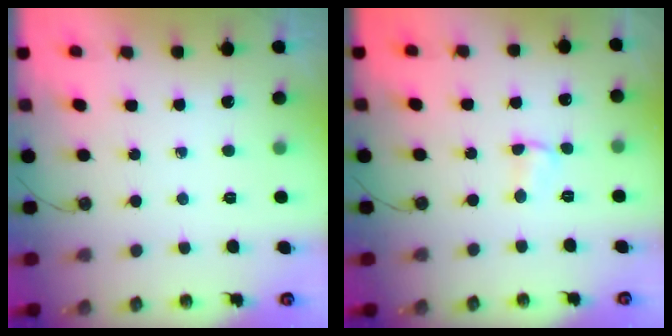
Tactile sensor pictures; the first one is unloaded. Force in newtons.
{"total": 1.9, "press": 1.9, "slide": 0.3}